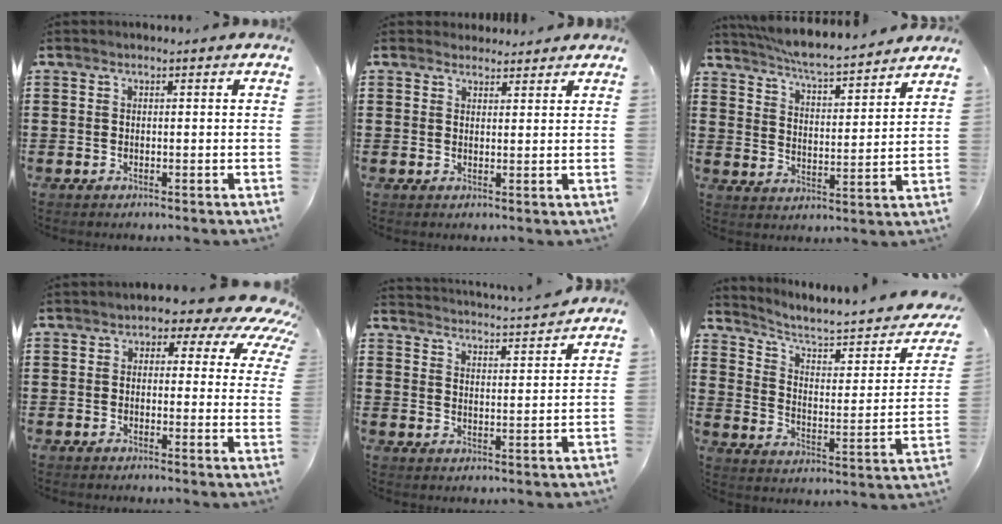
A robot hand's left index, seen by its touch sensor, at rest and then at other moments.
{"total": 2.2, "force": [2.0, 0.7, 0.0], "torque": [-0.005, 0.001, 0.040]}
{"total": 5.3, "force": [5.1, -0.2, 1.4], "torque": [-0.052, -0.040, 0.085]}
{"total": 4.4, "force": [2.8, 2.4, 2.4], "torque": [-0.041, -0.018, 0.038]}
{"total": 3.4, "force": [3.3, -0.9, 0.0], "torque": [-0.016, -0.029, 0.054]}
{"total": 4.8, "force": [3.5, 1.4, 2.9], "torque": [-0.078, -0.029, 0.052]}